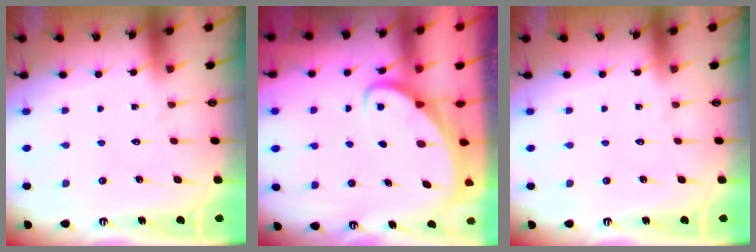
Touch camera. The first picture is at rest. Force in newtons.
{"total": 3.4, "press": 3.3, "slide": 0.3}
{"total": 0.0}